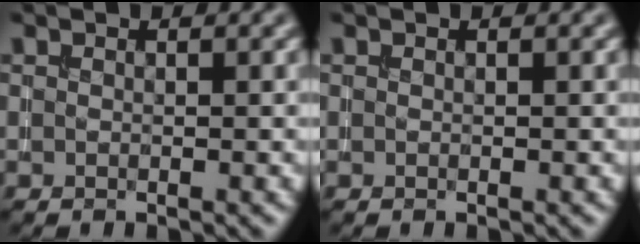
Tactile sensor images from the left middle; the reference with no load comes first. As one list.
[{"total": 0.0}]